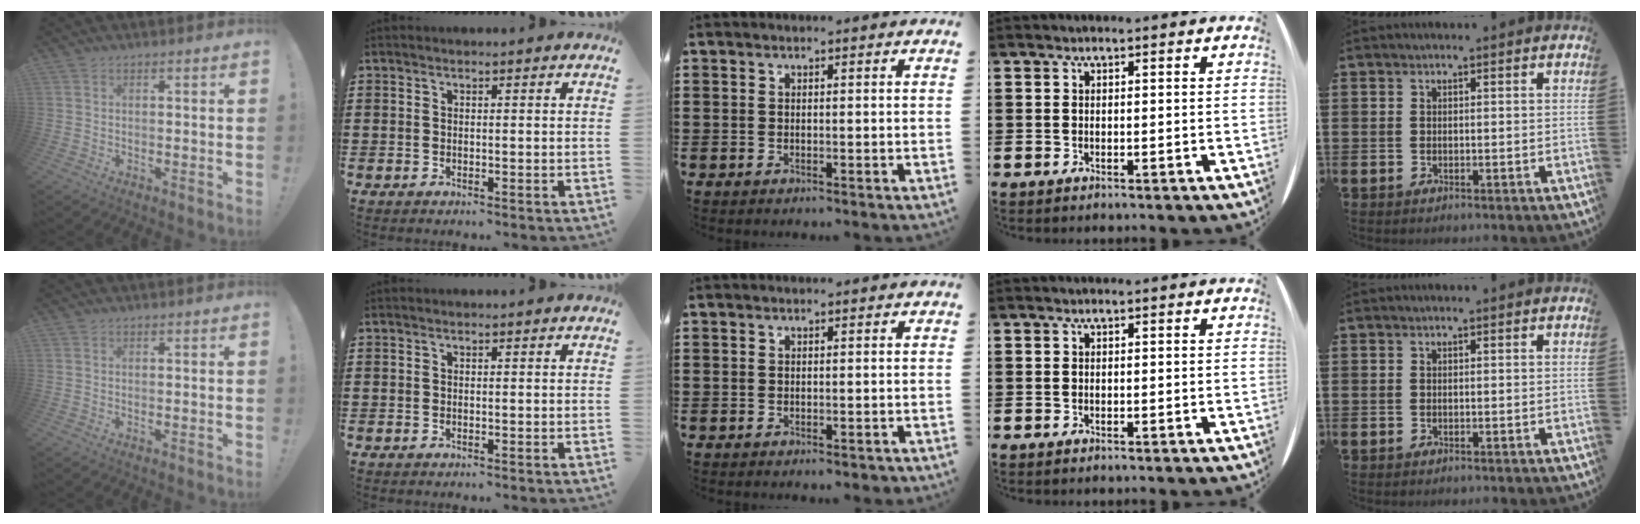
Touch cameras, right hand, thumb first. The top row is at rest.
{}